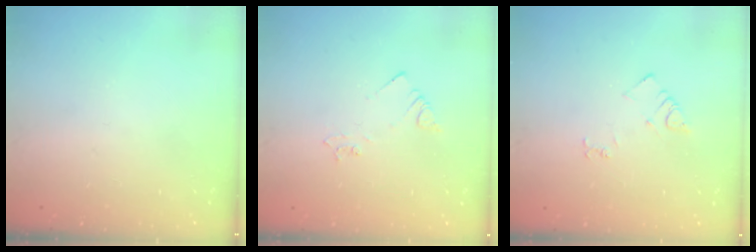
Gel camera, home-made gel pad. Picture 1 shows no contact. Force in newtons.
{"total": 1.9, "press": 1.9, "slide": 0.3}
{"total": 3.6, "press": 3.5, "slide": 0.5}